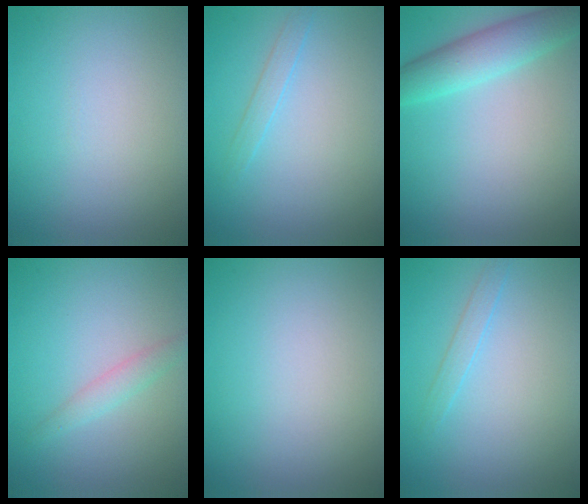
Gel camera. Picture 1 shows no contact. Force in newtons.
{"total": 1.1, "press": 1.1, "slide": 0.1}
{"total": 4.2, "press": 4.2, "slide": 0.2}
{"total": 1.5, "press": 1.5, "slide": 0.1}
{"total": 0.0}
{"total": 1.1, "press": 1.1, "slide": 0.1}